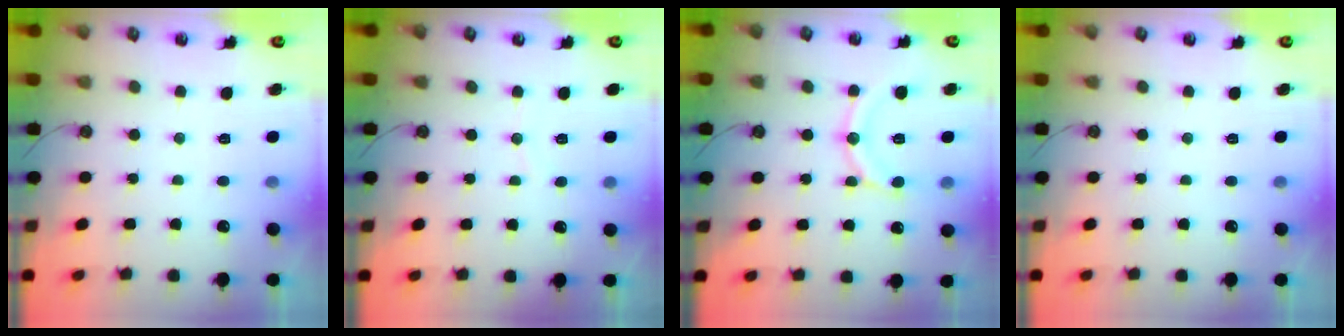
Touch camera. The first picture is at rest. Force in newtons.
{"total": 1.8, "press": 1.8, "slide": 0.2}
{"total": 13.2, "press": 13.1, "slide": 1.4}
{"total": 0.0}